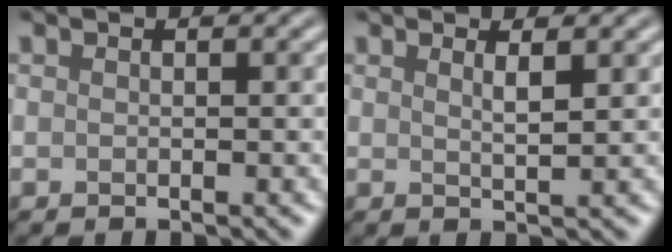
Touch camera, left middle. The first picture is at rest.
{"total": 1.5, "force": [0.9, 0.4, 1.2], "torque": [-0.014, 0.000, 0.010]}